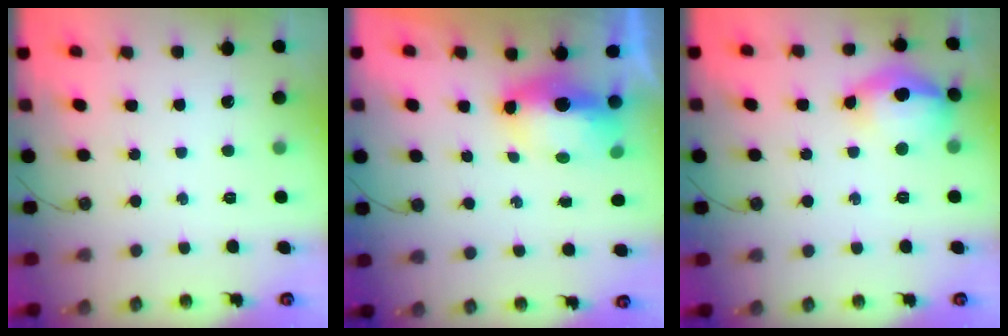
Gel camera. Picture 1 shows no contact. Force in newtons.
{"total": 8.1, "press": 7.9, "slide": 1.4}
{"total": 20.4, "press": 16.3, "slide": 12.3}